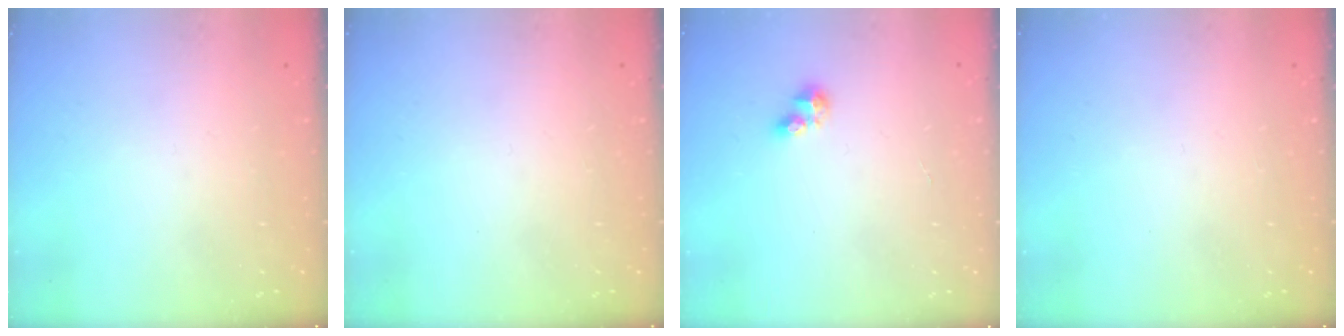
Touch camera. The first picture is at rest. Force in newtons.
{"total": 0.0}
{"total": 4.0, "press": 3.9, "slide": 0.5}
{"total": 0.0}